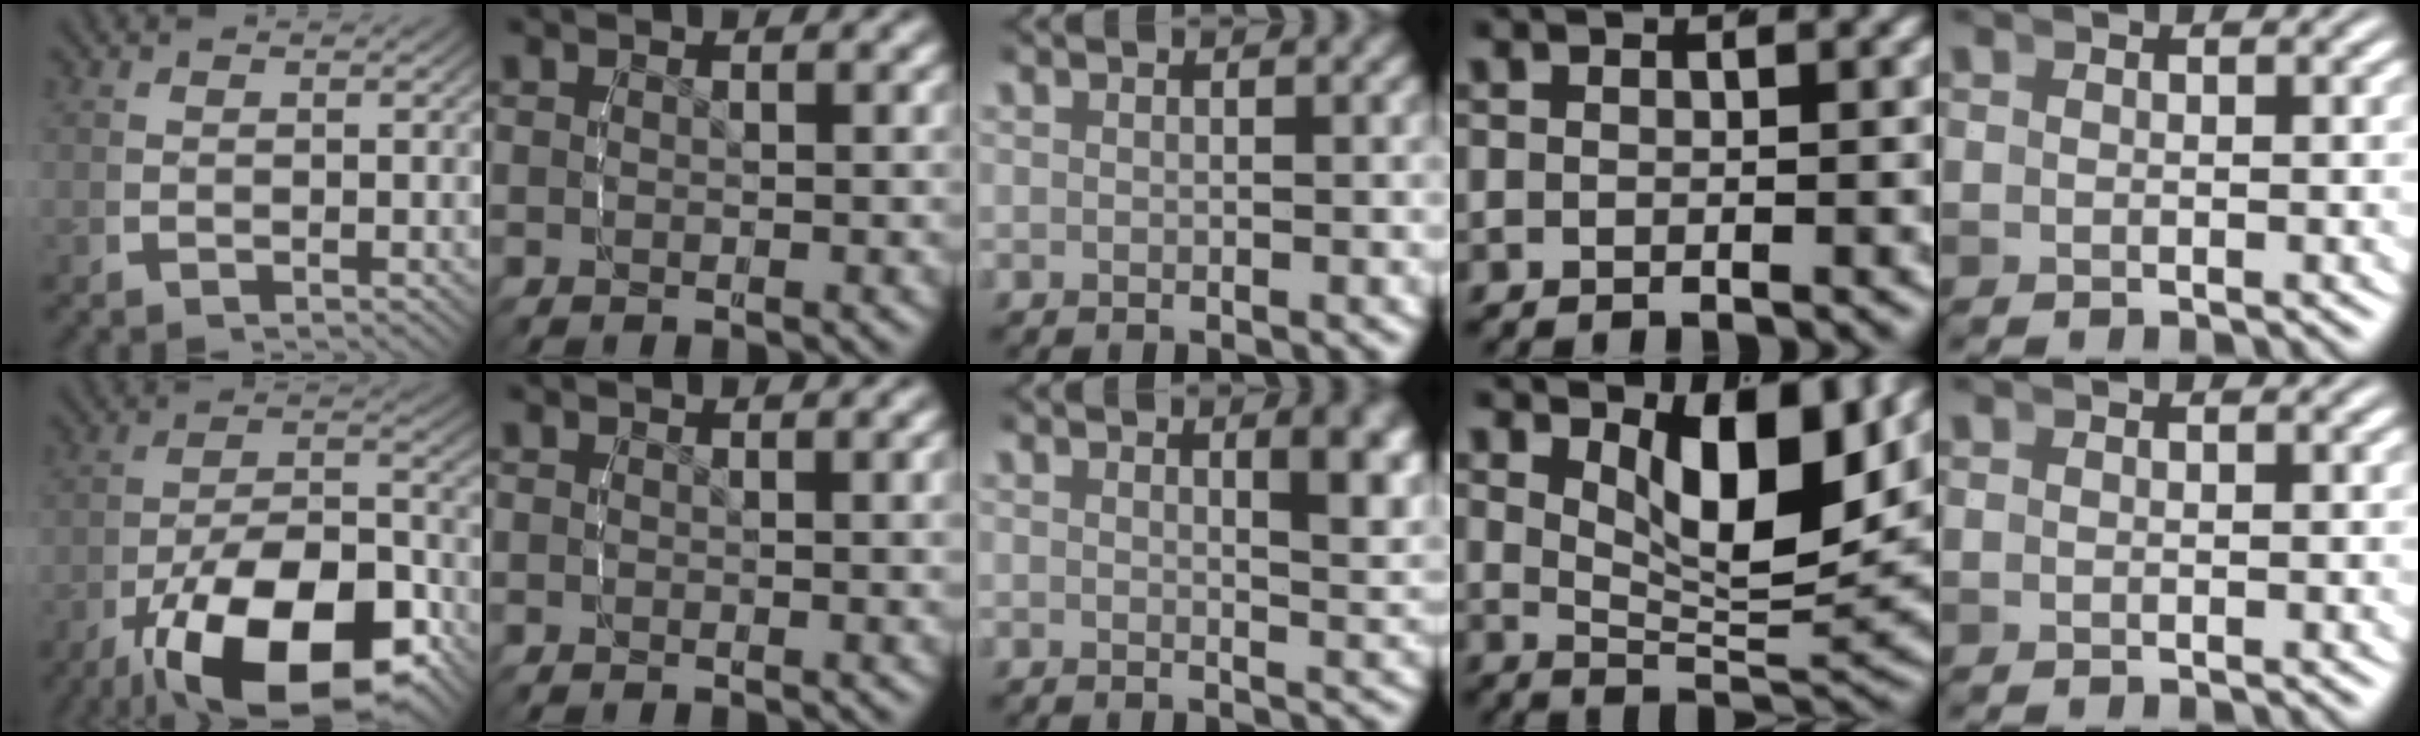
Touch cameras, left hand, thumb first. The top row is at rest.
{"thumb": {"total": 15.0, "force": [-5.3, 7.9, 11.6], "torque": [-0.216, -0.065, -0.053]}, "index": {"total": 0.6, "force": [0.1, 0.2, 0.6], "torque": [-0.004, 0.005, 0.000]}, "middle": {"total": 3.4, "force": [1.6, 0.6, 3.0], "torque": [-0.033, -0.009, 0.025]}, "ring": {"total": 8.4, "force": [3.8, 2.6, 7.0], "torque": [-0.109, -0.017, 0.067]}}